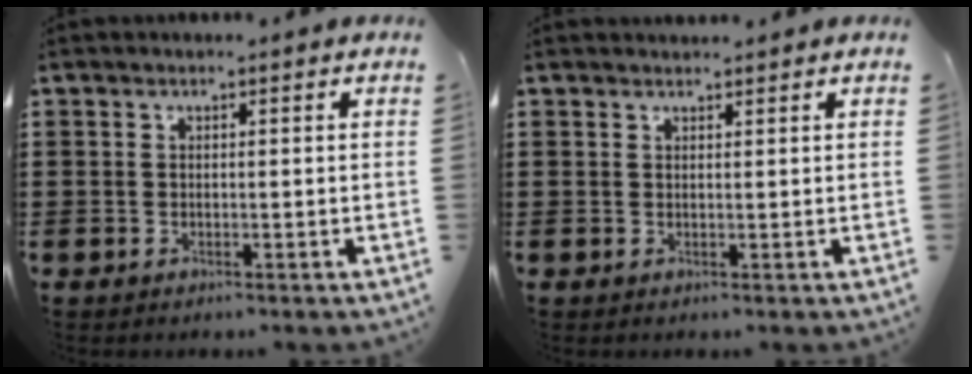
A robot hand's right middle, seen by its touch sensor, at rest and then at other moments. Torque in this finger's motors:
{"motor_torque": [0.00, 0.00, 0.00, 0.00]}